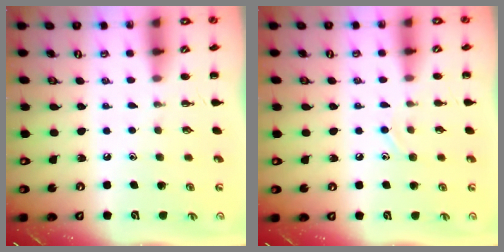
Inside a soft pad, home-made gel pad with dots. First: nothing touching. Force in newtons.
{"total": 7.8, "press": 7.4, "slide": 2.5}